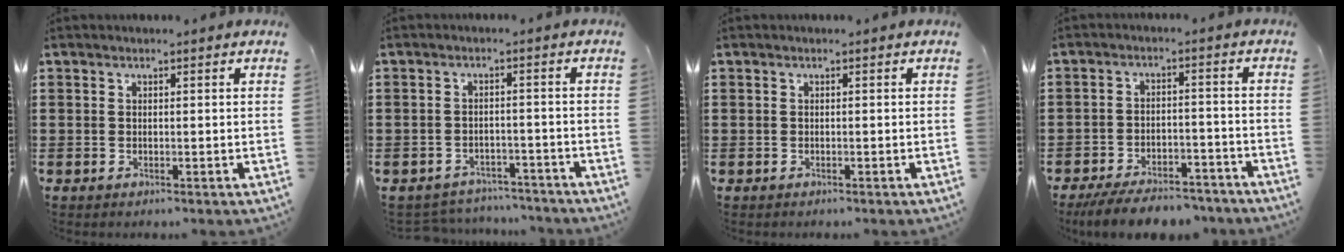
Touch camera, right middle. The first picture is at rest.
{"total": 3.1, "force": [-3.0, 0.4, -0.1], "torque": [-0.004, 0.001, -0.065]}
{"total": 0.0}
{"total": 6.1, "force": [-5.6, 1.1, 1.9], "torque": [-0.030, 0.009, -0.106]}